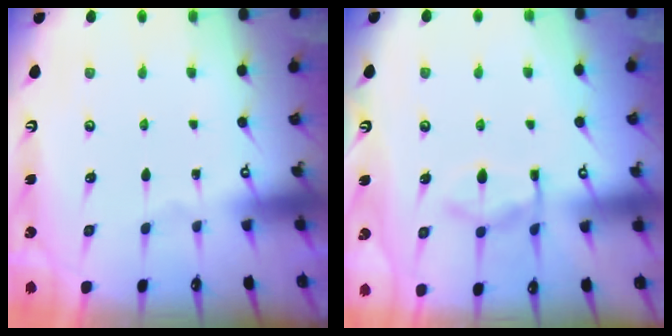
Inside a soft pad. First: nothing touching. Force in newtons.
{"total": 10.9, "press": 10.9, "slide": 1.1}